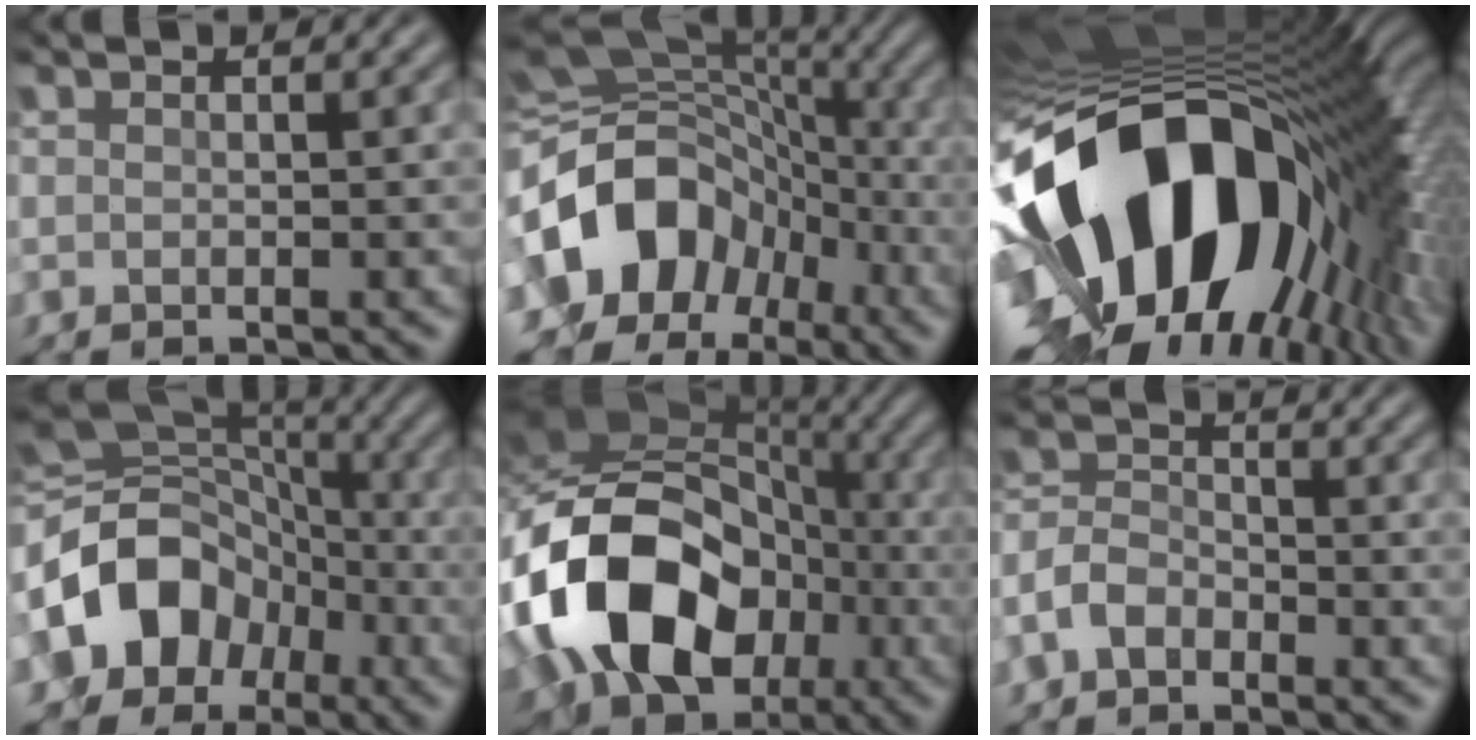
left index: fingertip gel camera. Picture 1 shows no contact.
{"total": 14.4, "force": [-5.0, 10.8, 8.1], "torque": [-0.165, -0.005, -0.085]}
{"total": 20.4, "force": [-3.7, 11.6, 16.3], "torque": [-0.307, -0.038, -0.060]}
{"total": 11.3, "force": [-3.3, 8.7, 6.4], "torque": [-0.139, -0.008, -0.064]}
{"total": 14.3, "force": [-4.4, 10.7, 8.4], "torque": [-0.168, -0.010, -0.076]}
{"total": 3.7, "force": [-2.4, 2.2, 1.7], "torque": [-0.044, 0.008, -0.056]}